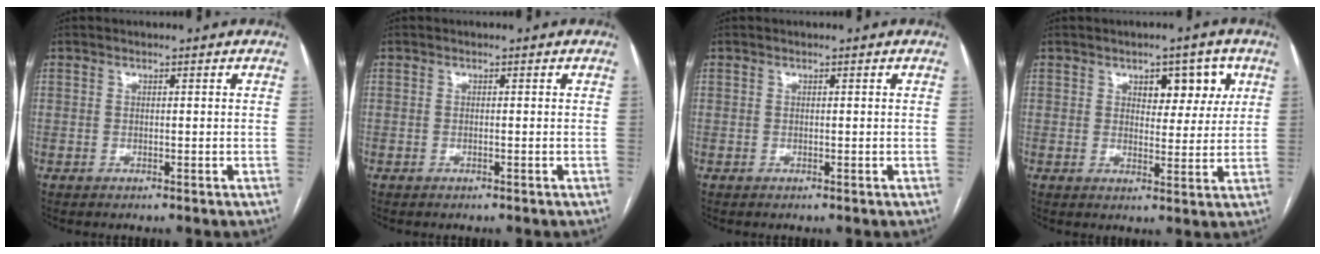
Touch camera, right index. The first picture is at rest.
{"total": 0.0}
{"total": 0.0}
{"total": 6.2, "force": [2.7, 3.3, 4.5], "torque": [-0.048, 0.008, 0.038]}